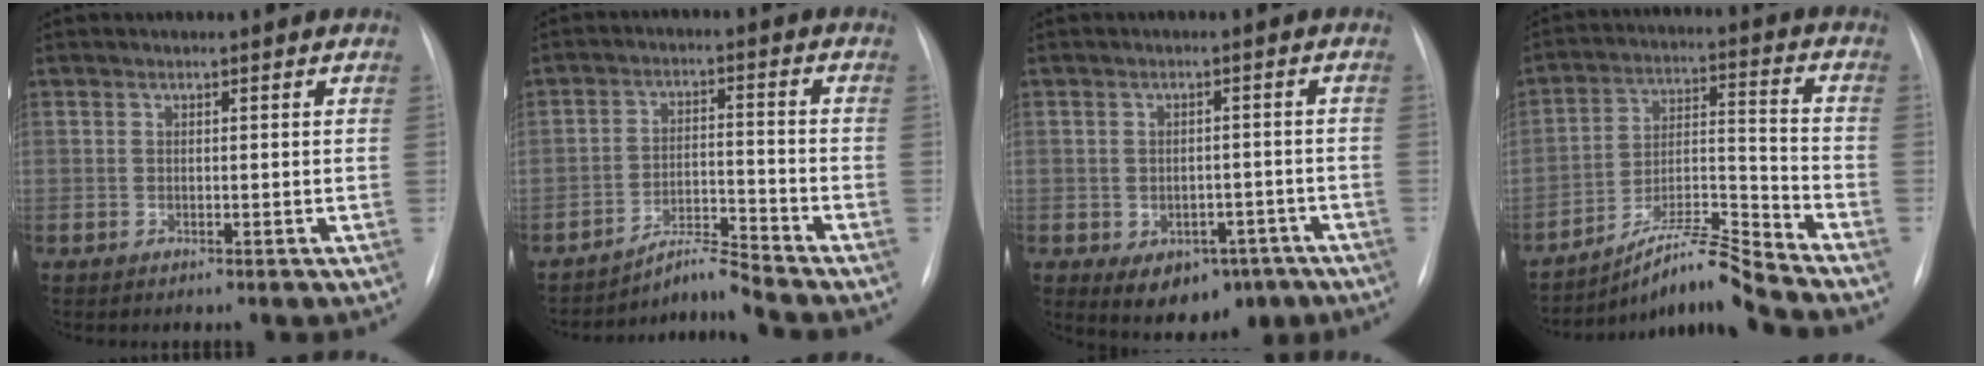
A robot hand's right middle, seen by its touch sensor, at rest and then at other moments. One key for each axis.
{"total": 5.2, "fx": -4.9, "fy": -1.8, "fz": 0.0, "tx": -0.011, "ty": -0.005, "tz": -0.084}
{"total": 8.5, "fx": -4.5, "fy": 5.8, "fz": 4.4, "tx": -0.051, "ty": 0.017, "tz": -0.052}
{"total": 10.3, "fx": -9.5, "fy": -2.0, "fz": 3.5, "tx": -0.063, "ty": 0.016, "tz": -0.167}